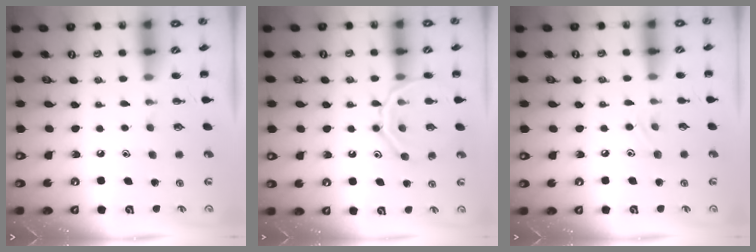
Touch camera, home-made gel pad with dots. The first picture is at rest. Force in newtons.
{"total": 14.2, "press": 14.1, "slide": 1.0}
{"total": 6.6, "press": 6.3, "slide": 1.8}